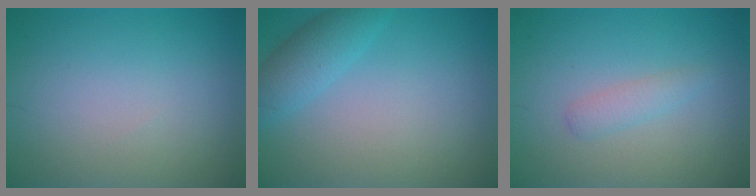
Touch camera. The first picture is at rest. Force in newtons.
{"total": 3.0, "press": 3.0, "slide": 0.2}
{"total": 1.4, "press": 1.4, "slide": 0.0}